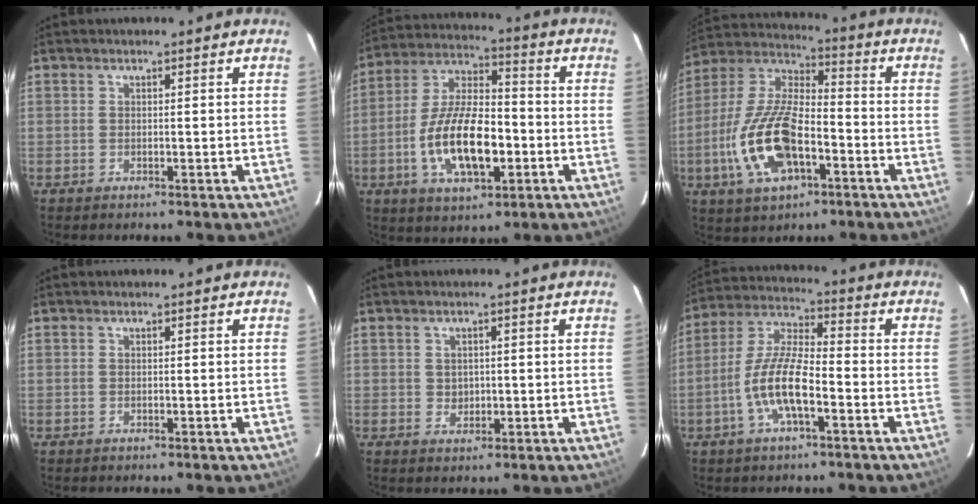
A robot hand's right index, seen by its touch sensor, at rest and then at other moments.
{"total": 16.3, "force": [-4.3, 7.3, 14.0], "torque": [-0.277, 0.005, -0.073]}
{"total": 17.7, "force": [-6.1, 8.3, 14.4], "torque": [-0.312, -0.002, -0.110]}
{"total": 0.0}
{"total": 2.3, "force": [0.1, 2.1, 0.8], "torque": [-0.010, 0.003, 0.006]}
{"total": 10.9, "force": [-4.2, 3.1, 9.6], "torque": [-0.204, 0.003, -0.081]}